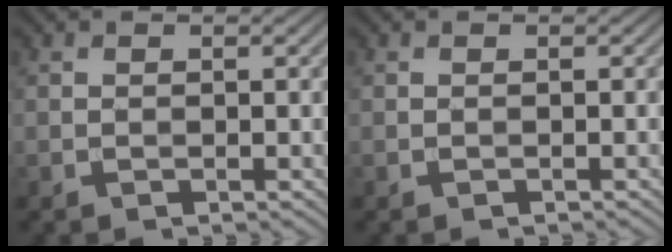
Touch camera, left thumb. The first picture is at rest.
{"total": 0.0}